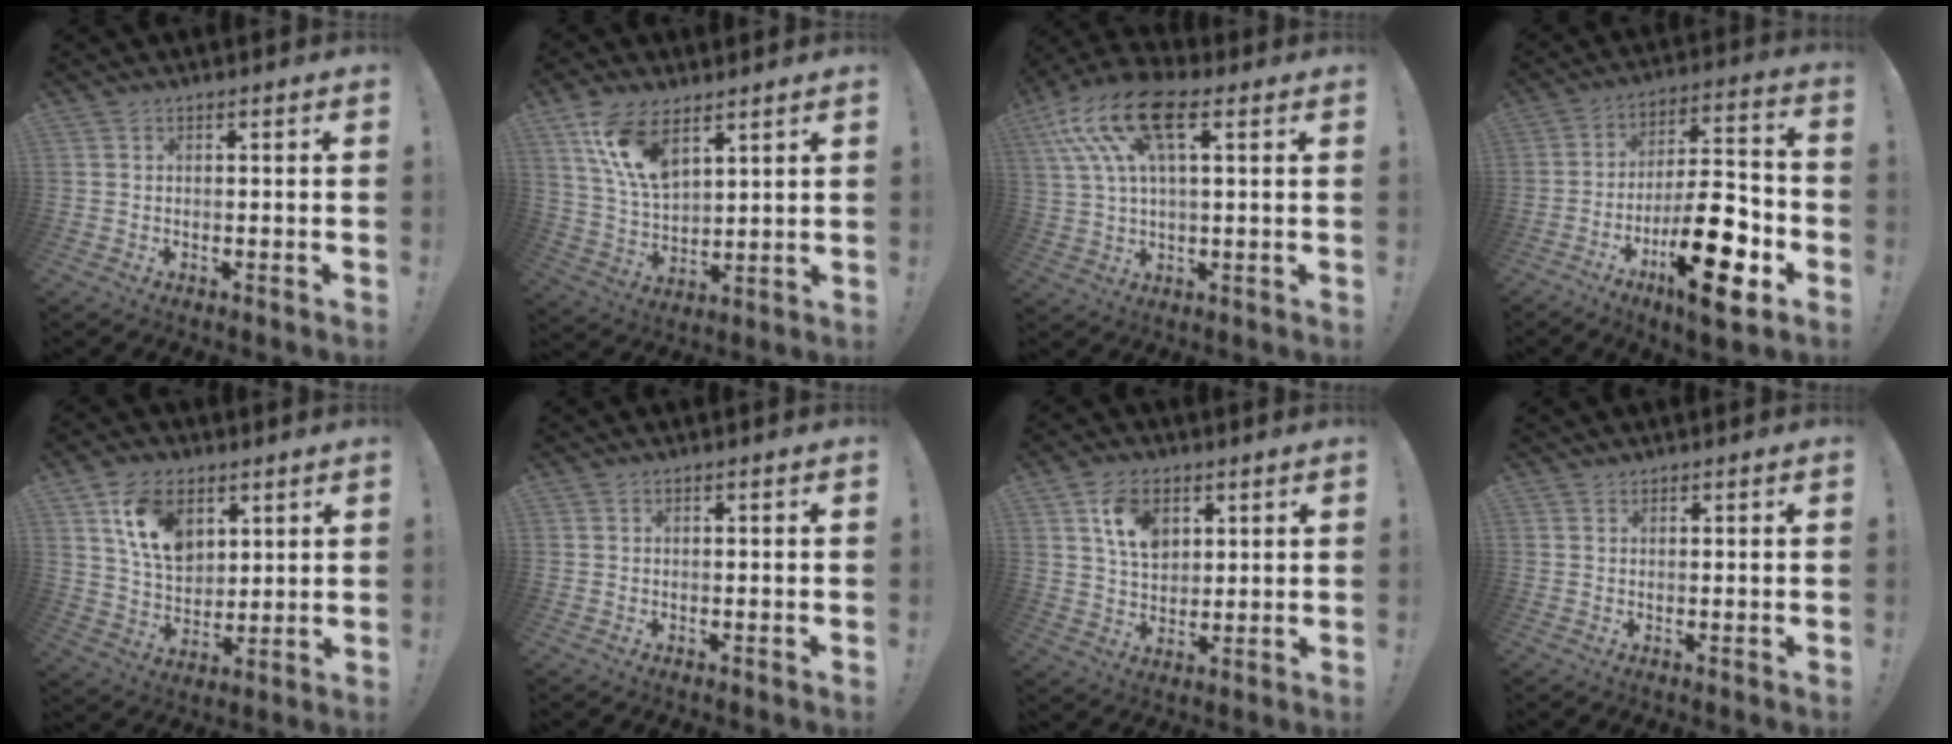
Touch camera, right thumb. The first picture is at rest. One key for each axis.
{"total": 13.4, "fx": 8.1, "fy": 6.4, "fz": 8.5, "tx": -0.166, "ty": -0.035, "tz": 0.152}
{"total": 16.8, "fx": 7.2, "fy": 7.3, "fz": 13.3, "tx": -0.255, "ty": -0.014, "tz": 0.123}
{"total": 21.8, "fx": -8.7, "fy": 7.2, "fz": 18.7, "tx": -0.293, "ty": 0.054, "tz": -0.130}
{"total": 13.7, "fx": 6.3, "fy": 9.2, "fz": 7.9, "tx": -0.126, "ty": -0.017, "tz": 0.123}
{"total": 0.0}
{"total": 10.2, "fx": 4.5, "fy": 7.1, "fz": 5.7, "tx": -0.081, "ty": -0.012, "tz": 0.083}
{"total": 1.0, "fx": 1.0, "fy": 0.4, "fz": 0.0, "tx": 0.008, "ty": -0.005, "tz": 0.018}